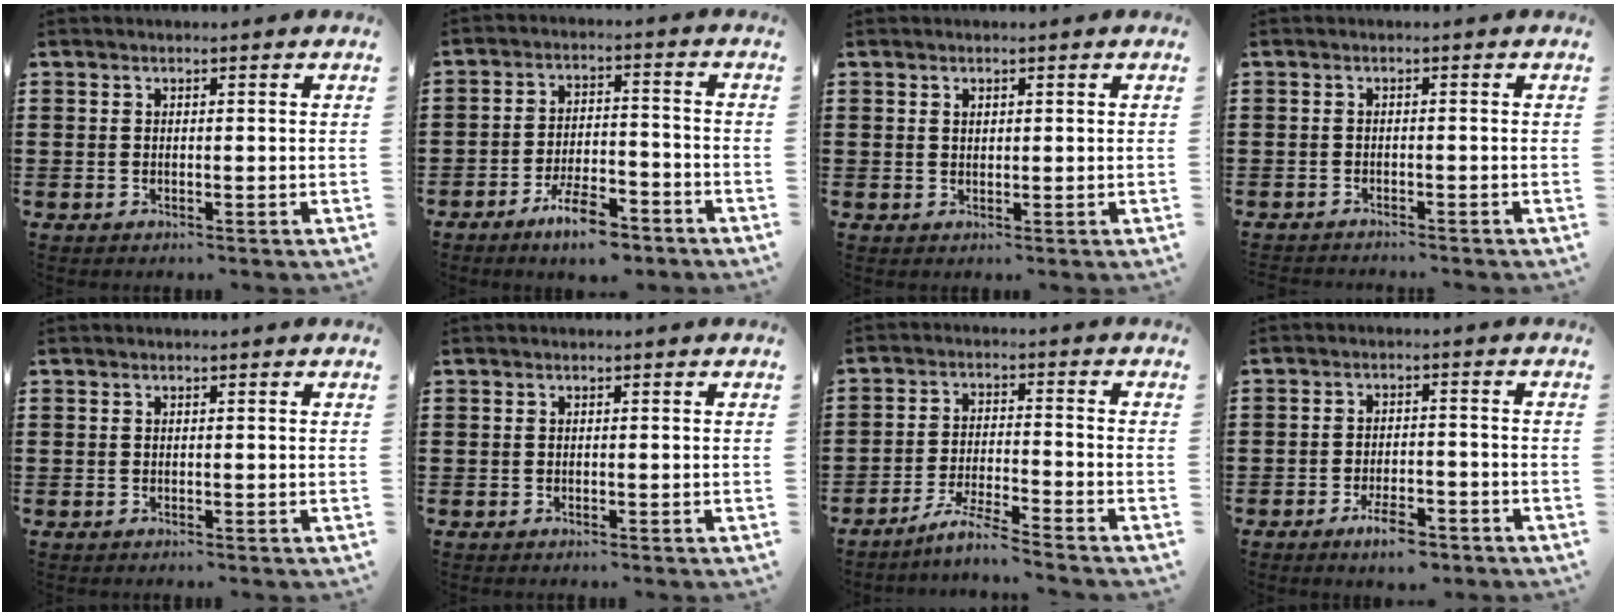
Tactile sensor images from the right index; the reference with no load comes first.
{"total": 7.4, "force": [-5.5, 2.0, 4.5], "torque": [-0.089, 0.008, -0.100]}
{"total": 0.8, "force": [0.5, 0.5, 0.4], "torque": [-0.009, 0.003, 0.009]}
{"total": 1.1, "force": [-1.1, -0.1, -0.1], "torque": [-0.001, 0.002, -0.024]}
{"total": 0.0}
{"total": 0.0}
{"total": 5.4, "force": [-4.9, -0.6, 2.3], "torque": [-0.051, -0.014, -0.096]}
{"total": 4.9, "force": [-3.5, 1.4, 3.2], "torque": [-0.056, 0.007, -0.063]}